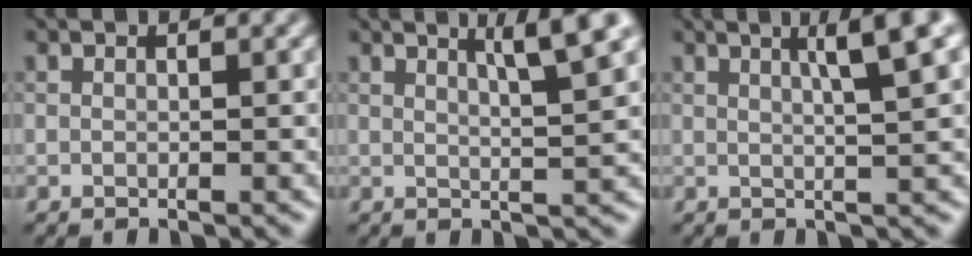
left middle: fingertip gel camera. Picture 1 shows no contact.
{"total": 4.8, "force": [2.6, 0.7, 4.1], "torque": [-0.051, 0.008, 0.039]}
{"total": 5.4, "force": [2.2, 1.1, 4.9], "torque": [-0.055, 0.015, 0.030]}